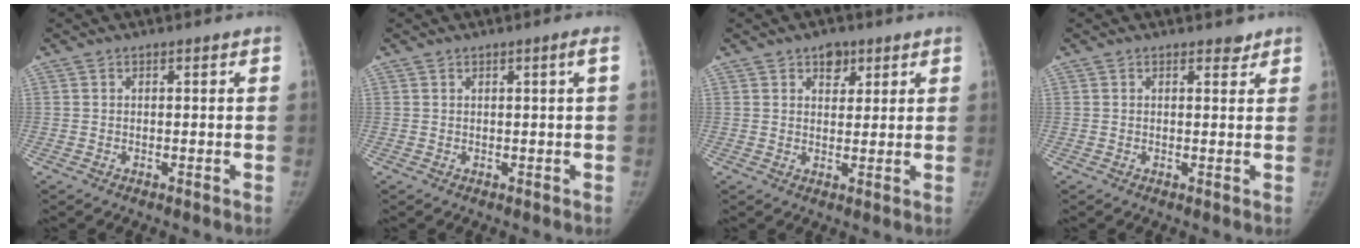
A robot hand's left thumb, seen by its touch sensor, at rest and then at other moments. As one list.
[{"total": 0.9, "force": [0.2, -0.2, 0.8], "torque": [-0.013, 0.000, 0.004]}, {"total": 4.0, "force": [2.2, 2.7, 1.8], "torque": [0.001, -0.010, 0.033]}, {"total": 1.5, "force": [1.2, 0.8, 0.3], "torque": [0.007, -0.008, 0.012]}]